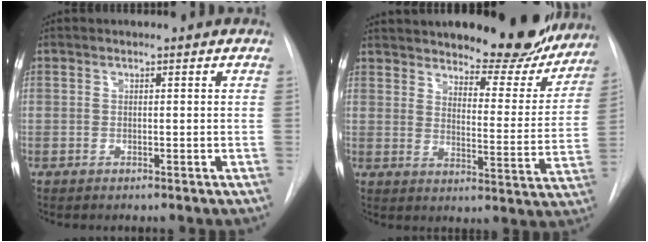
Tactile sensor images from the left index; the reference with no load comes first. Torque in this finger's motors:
{"motor_torque": [0.41, -0.79, 0.84, 0.15]}